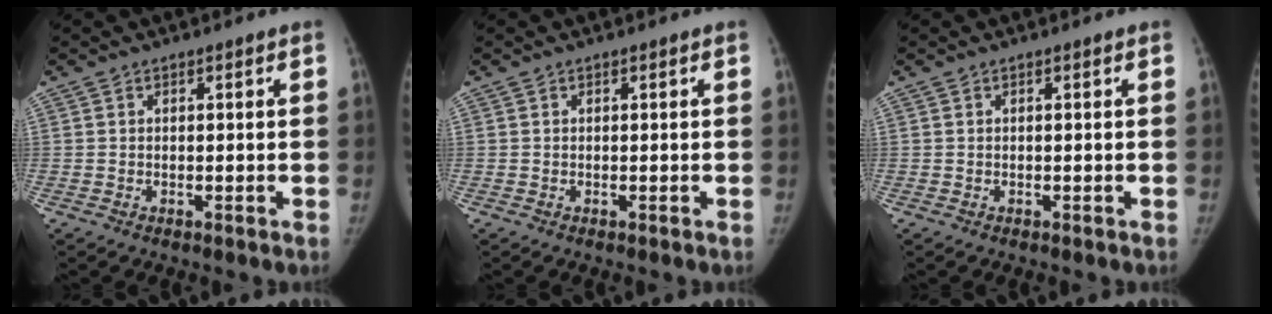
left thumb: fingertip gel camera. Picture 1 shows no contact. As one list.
[{"total": 0.0}, {"total": 0.0}]